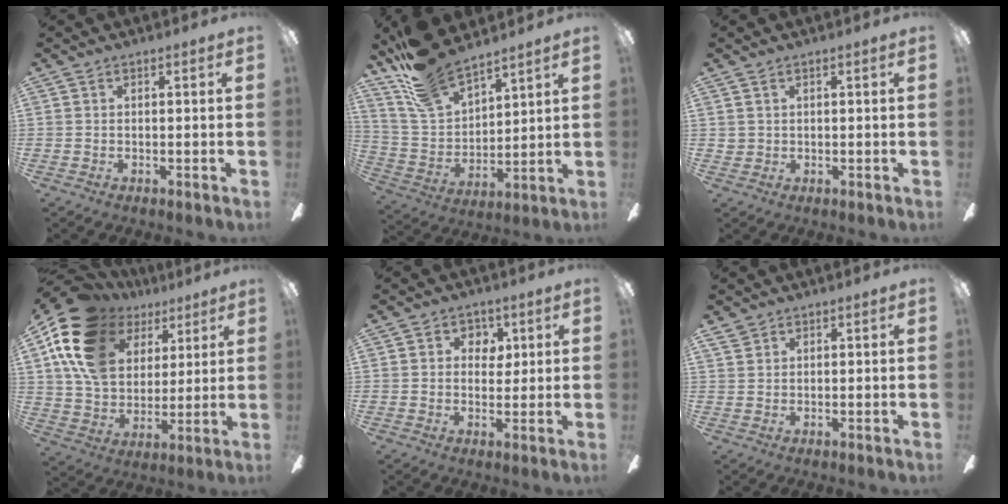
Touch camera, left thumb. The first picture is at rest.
{"total": 14.3, "force": [12.5, 4.6, 5.3], "torque": [-0.134, -0.076, 0.234]}
{"total": 1.4, "force": [0.9, 1.2, 0.1], "torque": [-0.004, 0.002, 0.016]}
{"total": 19.6, "force": [9.5, 13.5, 10.5], "torque": [-0.223, -0.039, 0.177]}
{"total": 4.2, "force": [1.6, 3.5, 1.6], "torque": [-0.010, 0.000, 0.022]}
{"total": 2.4, "force": [1.8, 1.5, 0.6], "torque": [-0.014, 0.000, 0.035]}